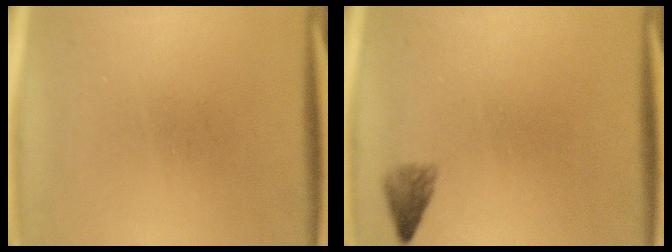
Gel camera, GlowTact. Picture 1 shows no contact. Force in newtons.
{"total": 1.8}